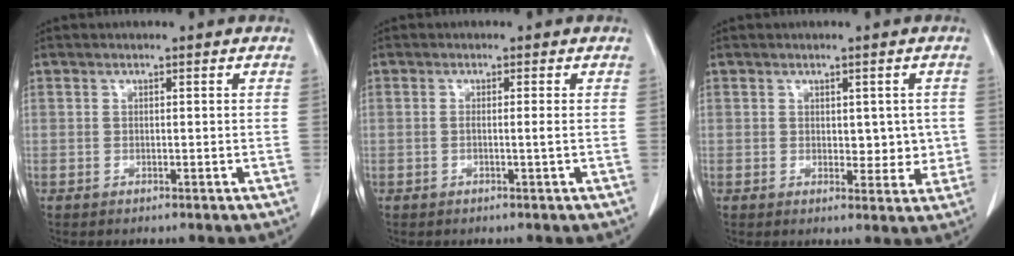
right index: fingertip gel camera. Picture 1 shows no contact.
{"total": 1.1, "force": [-0.1, -0.3, 1.0], "torque": [-0.021, -0.001, -0.004]}
{"total": 4.2, "force": [0.4, 2.5, 3.3], "torque": [-0.029, -0.005, 0.010]}